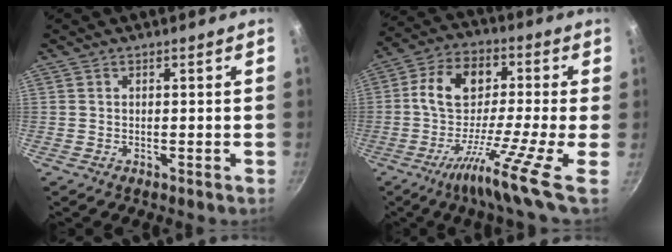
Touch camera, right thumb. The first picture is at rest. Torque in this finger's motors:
{"motor_torque": [0.36, 0.36, 1.03, -1.03, 0.19]}